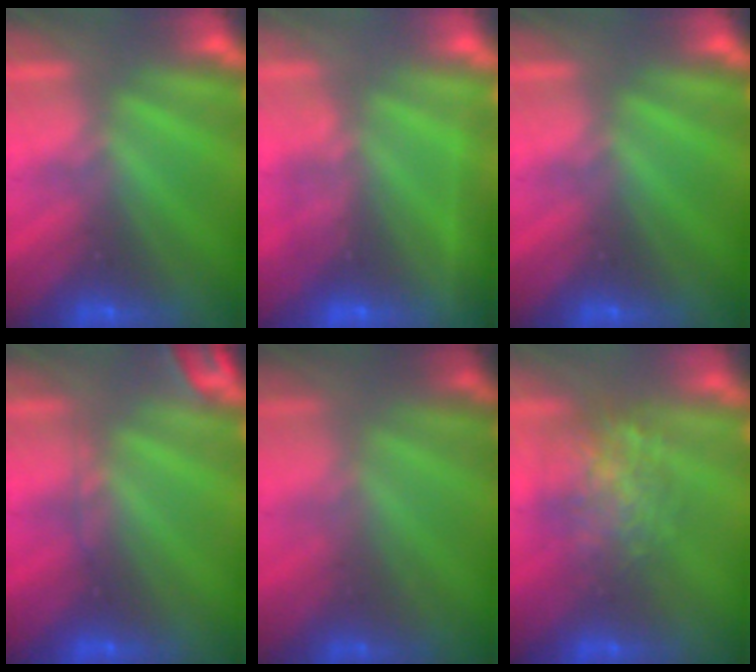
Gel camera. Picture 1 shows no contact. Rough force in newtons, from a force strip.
{"total": 2.2}
{"total": 0.0}
{"total": 2.8}
{"total": 1.8}
{"total": 7.9}